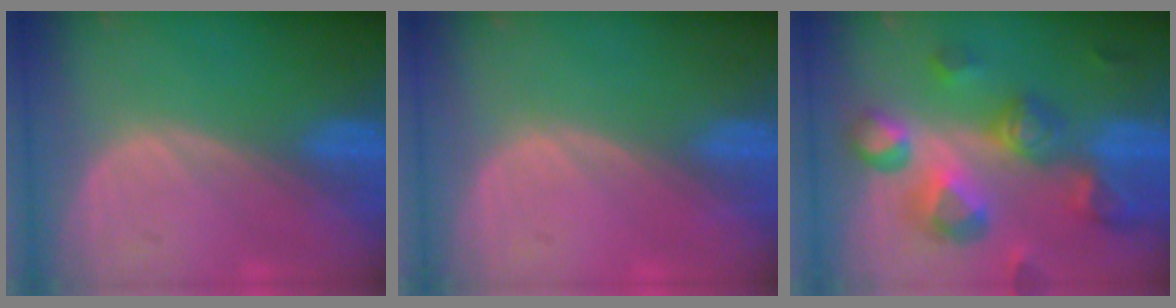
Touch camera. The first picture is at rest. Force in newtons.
{"total": 0.6, "press": 0.0, "slide": 0.6}
{"total": 11.0, "press": 9.8, "slide": 4.9}